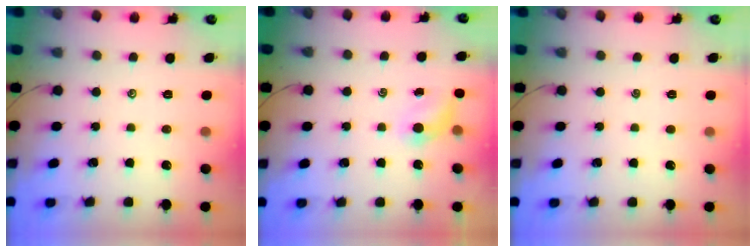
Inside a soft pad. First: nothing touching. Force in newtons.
{"total": 4.7, "press": 4.5, "slide": 1.2}
{"total": 0.0}